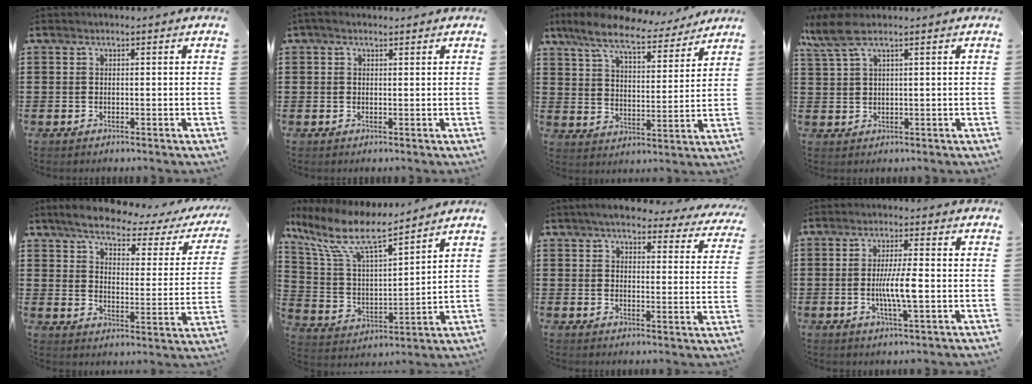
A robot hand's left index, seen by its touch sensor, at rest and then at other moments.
{"total": 1.2, "force": [0.6, 0.5, 0.9], "torque": [-0.017, 0.003, 0.011]}
{"total": 9.2, "force": [7.9, 1.5, 4.4], "torque": [-0.116, -0.035, 0.139]}
{"total": 4.6, "force": [2.7, 0.9, 3.6], "torque": [-0.100, -0.006, 0.041]}
{"total": 5.2, "force": [4.2, 1.1, 2.8], "torque": [-0.076, -0.022, 0.066]}
{"total": 10.5, "force": [7.9, 2.2, 6.6], "torque": [-0.164, -0.043, 0.133]}
{"total": 5.5, "force": [4.9, 0.9, 2.2], "torque": [-0.053, -0.020, 0.085]}
{"total": 6.1, "force": [-0.7, 0.8, 6.1], "torque": [-0.118, -0.004, -0.020]}